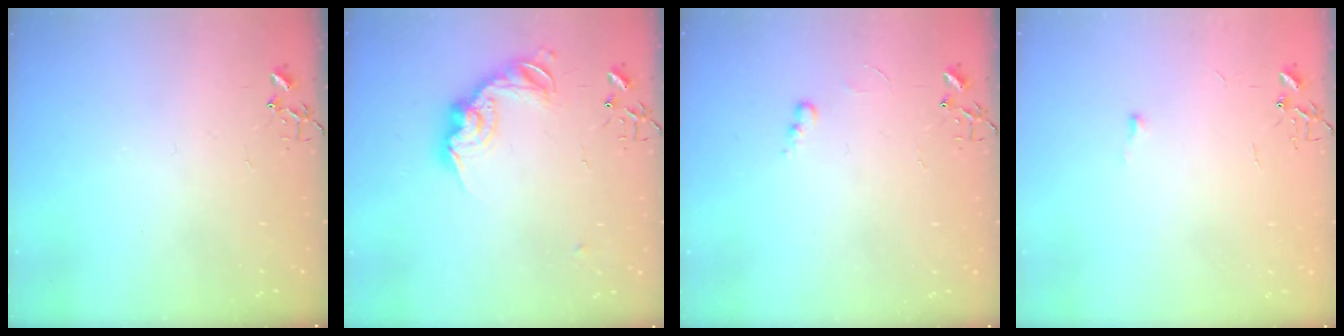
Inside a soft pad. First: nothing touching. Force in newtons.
{"total": 14.6, "press": 14.6, "slide": 0.7}
{"total": 3.5, "press": 3.4, "slide": 0.5}
{"total": 3.0, "press": 2.9, "slide": 0.4}